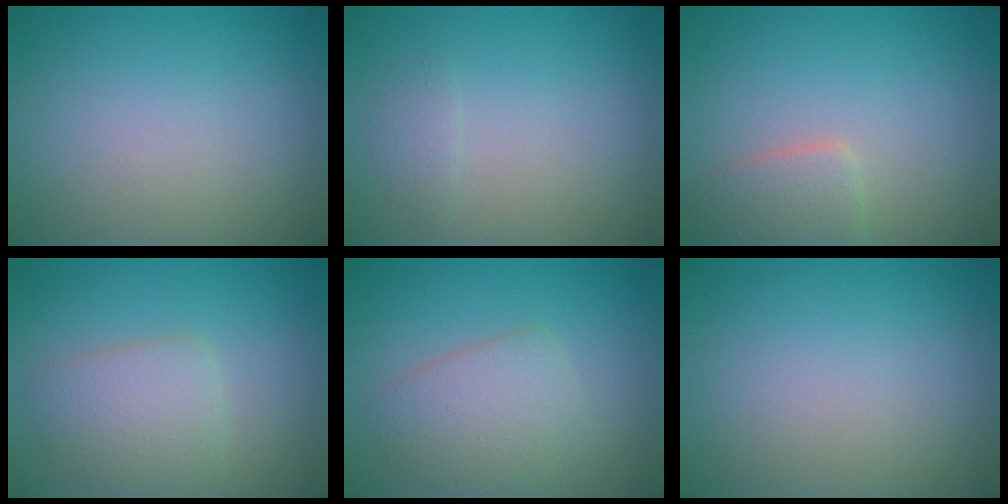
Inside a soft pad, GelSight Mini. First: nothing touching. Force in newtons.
{"total": 0.9, "press": 0.9, "slide": 0.0}
{"total": 2.6, "press": 2.5, "slide": 0.3}
{"total": 3.3, "press": 3.3, "slide": 0.2}
{"total": 3.8, "press": 3.8, "slide": 0.1}
{"total": 0.0}